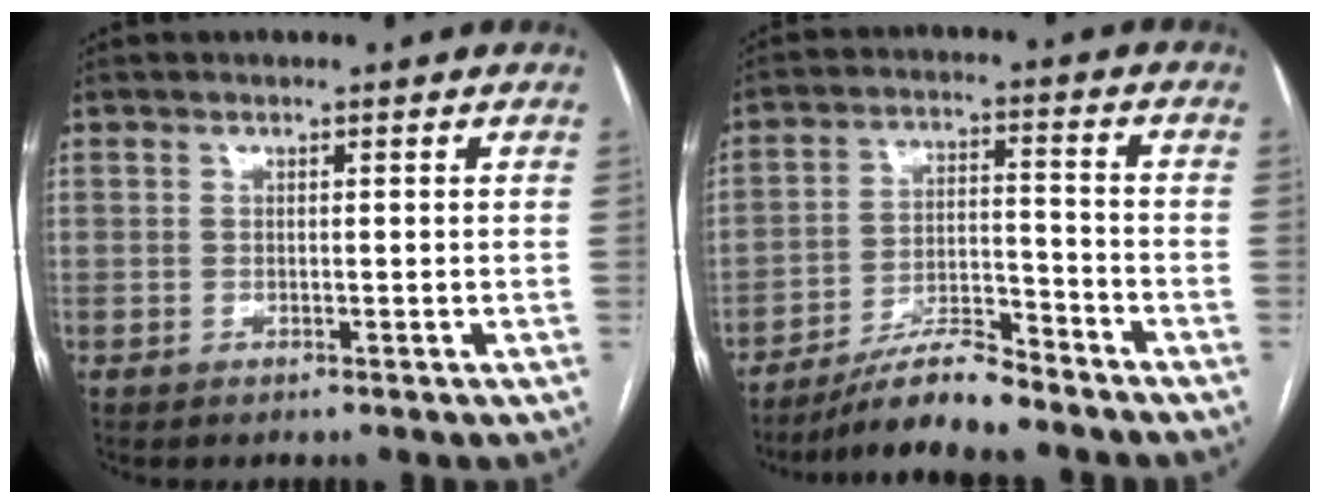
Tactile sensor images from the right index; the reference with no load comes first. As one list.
[{"total": 8.9, "force": [-7.9, 0.7, 4.0], "torque": [-0.068, 0.000, -0.140]}]